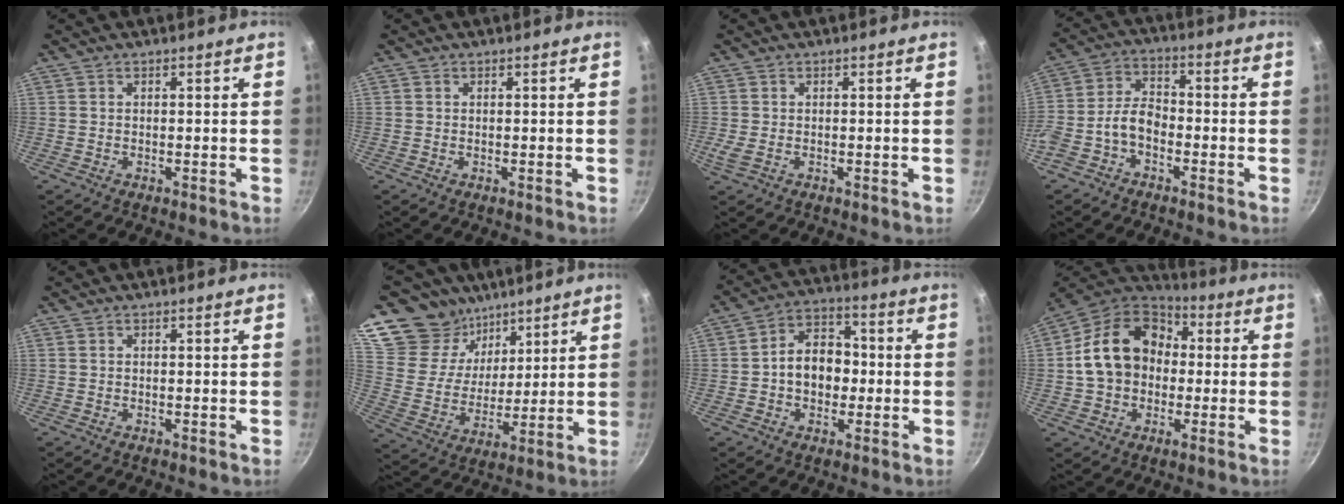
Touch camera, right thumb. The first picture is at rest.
{"total": 0.0}
{"total": 1.0, "force": [-0.1, 0.6, 0.8], "torque": [-0.017, -0.001, -0.001]}
{"total": 7.5, "force": [-3.1, 4.6, 5.0], "torque": [-0.095, 0.048, -0.070]}
{"total": 0.0}
{"total": 17.9, "force": [12.7, 12.0, 3.8], "torque": [-0.038, -0.076, 0.229]}
{"total": 10.1, "force": [-0.9, 7.6, 6.6], "torque": [-0.062, 0.027, -0.025]}
{"total": 17.8, "force": [1.3, 13.7, 11.2], "torque": [-0.175, 0.037, 0.009]}